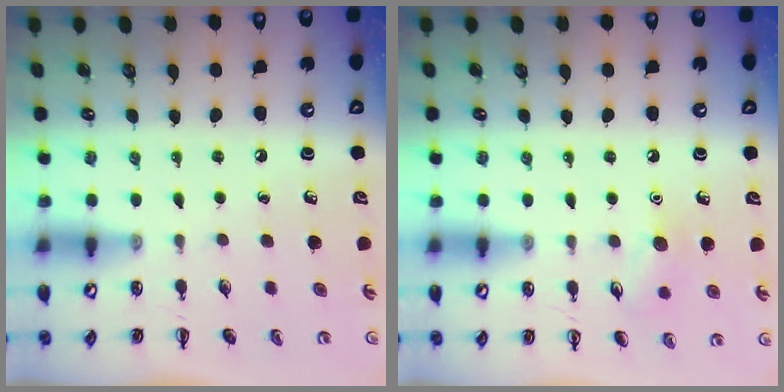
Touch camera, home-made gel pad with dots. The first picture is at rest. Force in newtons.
{"total": 7.2, "press": 7.0, "slide": 1.7}